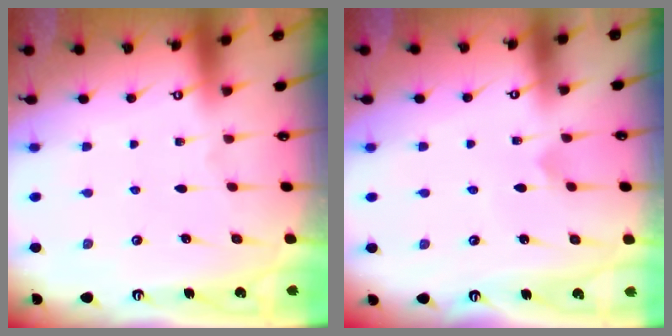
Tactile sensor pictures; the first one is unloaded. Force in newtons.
{"total": 2.9, "press": 2.9, "slide": 0.2}